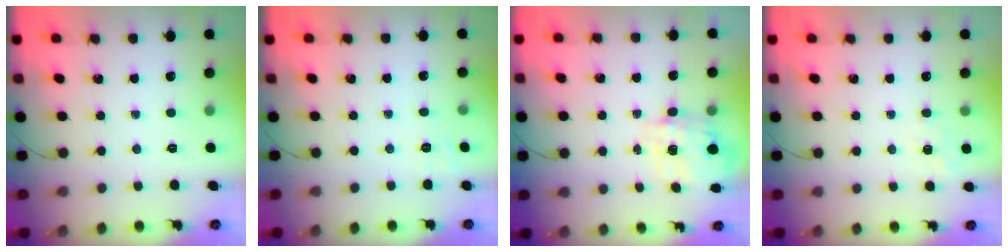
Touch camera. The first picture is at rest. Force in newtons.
{"total": 1.9, "press": 0.8, "slide": 1.7}
{"total": 3.6, "press": 3.5, "slide": 1.0}
{"total": 2.3, "press": 1.6, "slide": 1.7}